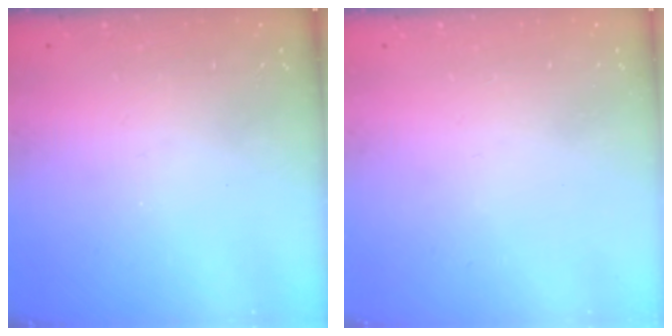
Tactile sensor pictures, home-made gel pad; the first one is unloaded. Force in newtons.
{"total": 0.0}